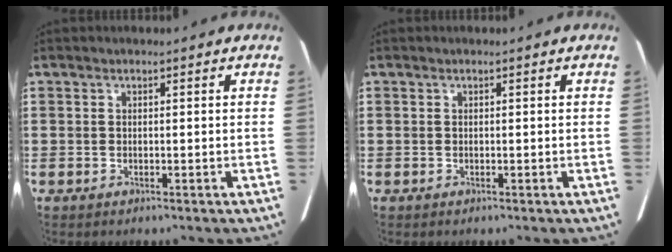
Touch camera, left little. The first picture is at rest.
{"total": 0.0}